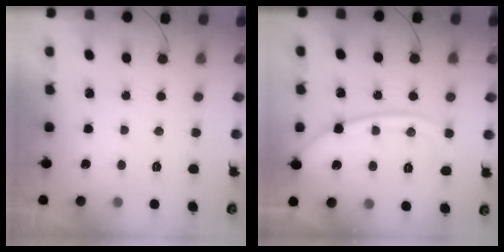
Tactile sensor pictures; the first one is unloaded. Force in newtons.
{"total": 12.8, "press": 12.8, "slide": 0.9}